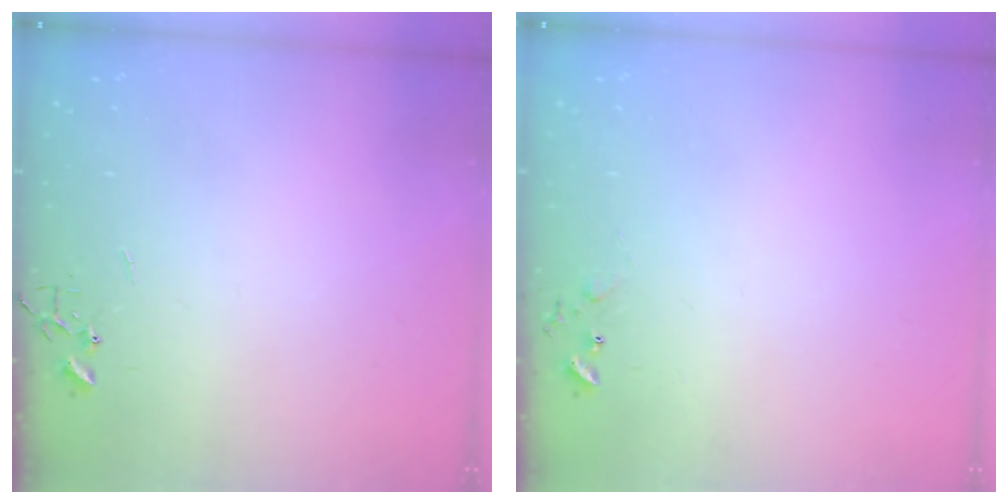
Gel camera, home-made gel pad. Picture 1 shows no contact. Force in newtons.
{"total": 5.1, "press": 5.0, "slide": 0.8}